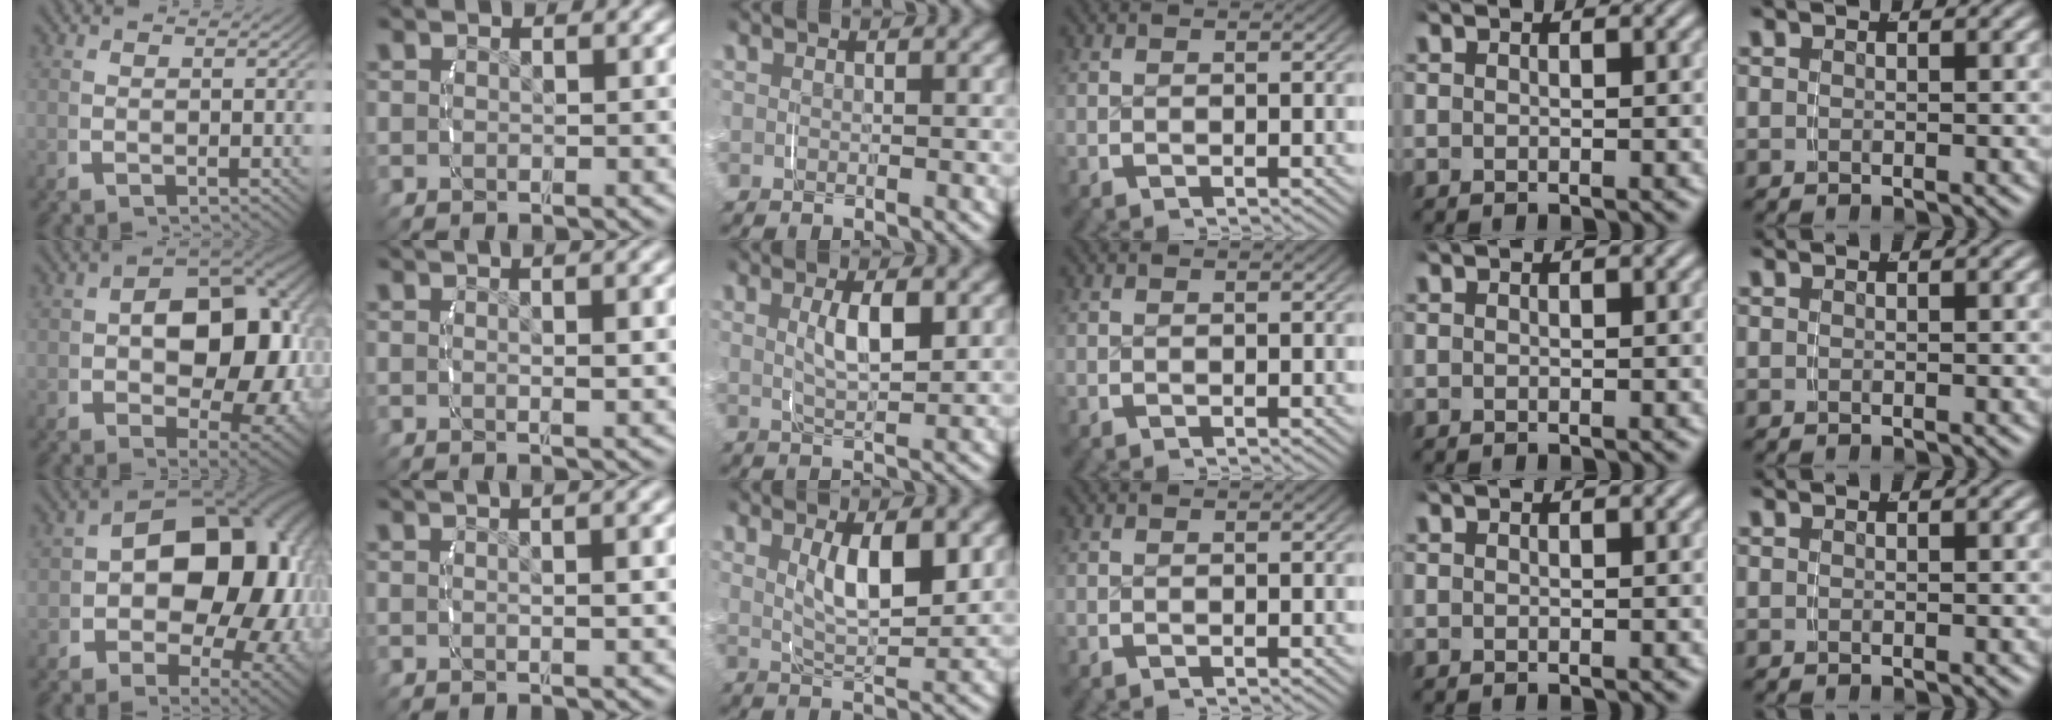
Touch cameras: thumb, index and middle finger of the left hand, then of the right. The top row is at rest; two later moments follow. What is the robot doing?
{"motion": "grasp_and_lifting", "object": "velcro strap"}